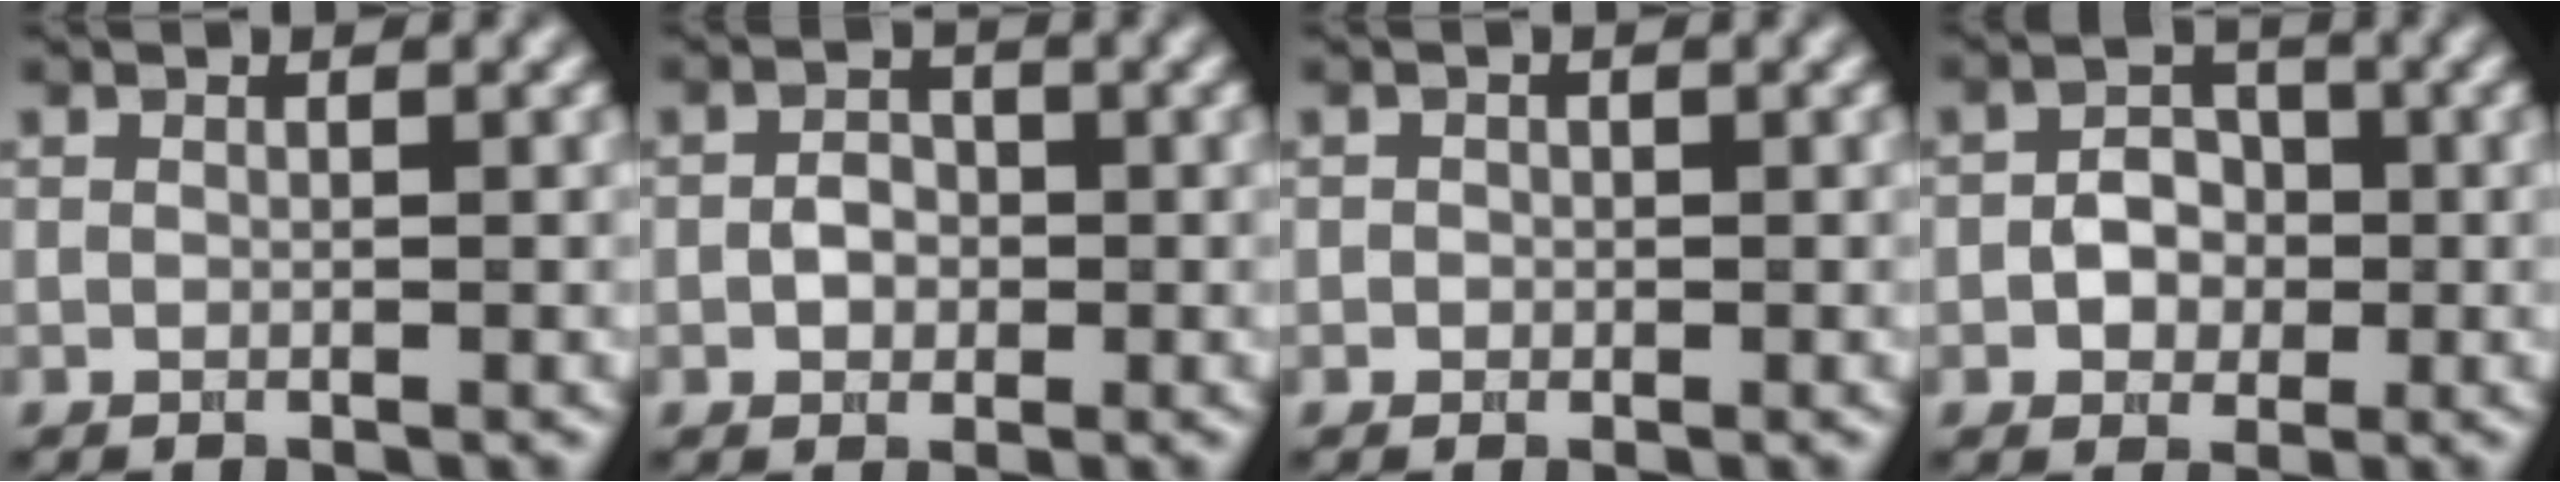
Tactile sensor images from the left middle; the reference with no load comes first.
{"total": 2.0, "force": [-0.3, 1.6, 1.2], "torque": [-0.020, 0.001, -0.009]}
{"total": 0.6, "force": [0.0, 0.6, 0.1], "torque": [0.004, -0.005, -0.002]}
{"total": 3.2, "force": [-0.6, 2.5, 1.9], "torque": [-0.026, 0.003, -0.014]}